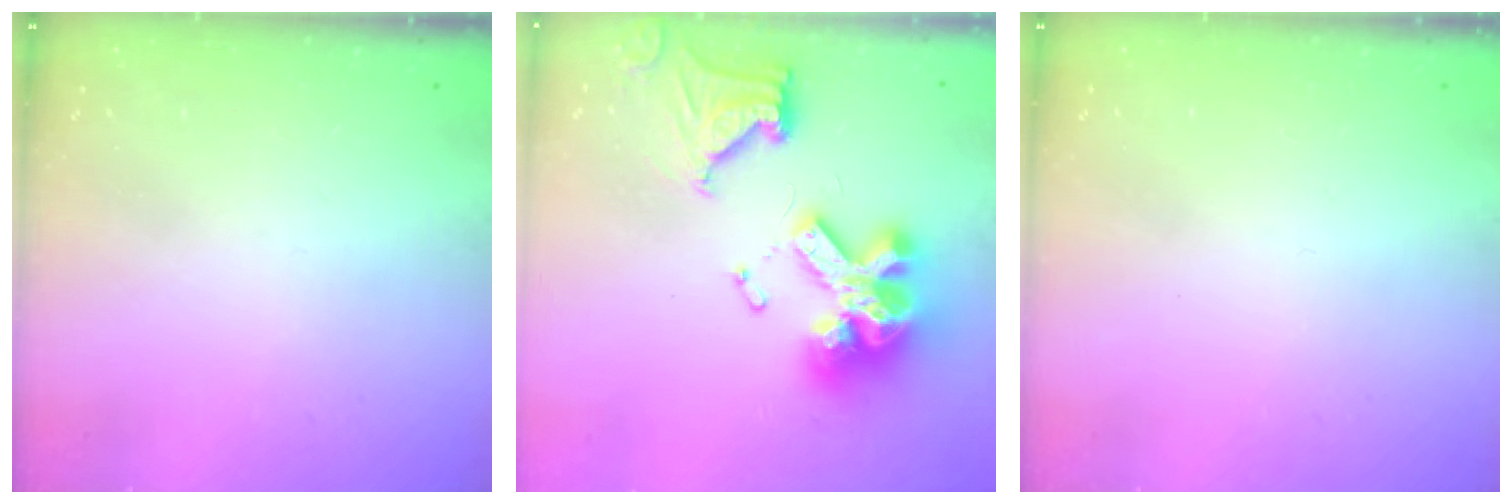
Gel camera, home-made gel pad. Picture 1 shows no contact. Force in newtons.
{"total": 20.1, "press": 20.0, "slide": 2.1}
{"total": 0.0}